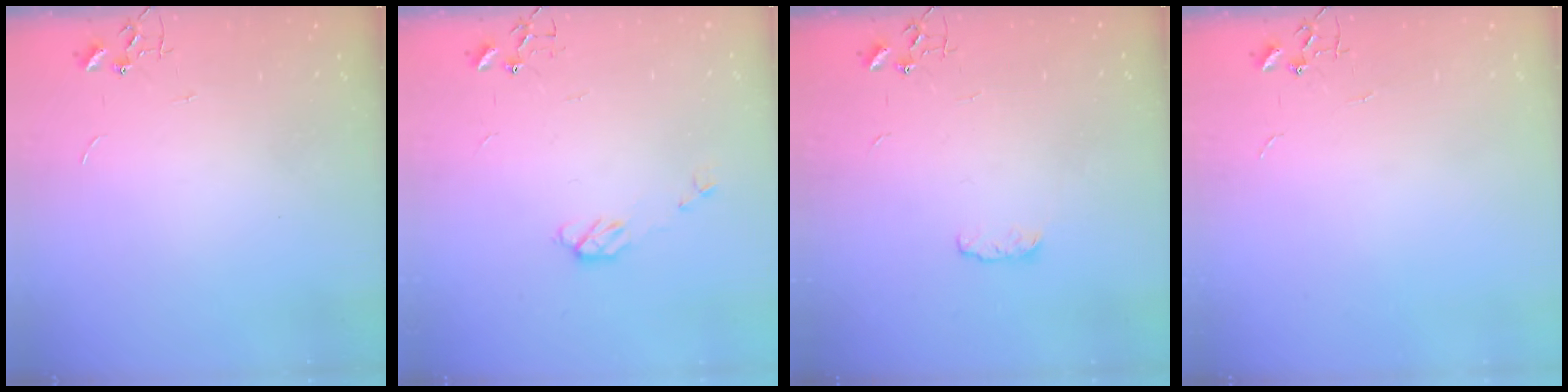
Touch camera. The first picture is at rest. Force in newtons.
{"total": 5.0, "press": 5.0, "slide": 0.2}
{"total": 4.3, "press": 4.3, "slide": 0.7}
{"total": 0.0}